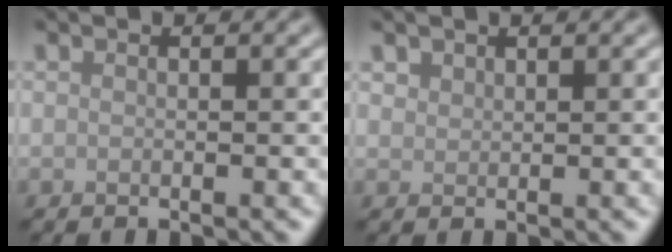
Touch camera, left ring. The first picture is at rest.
{"total": 1.0, "force": [0.8, 0.6, 0.0], "torque": [-0.002, -0.001, 0.019]}